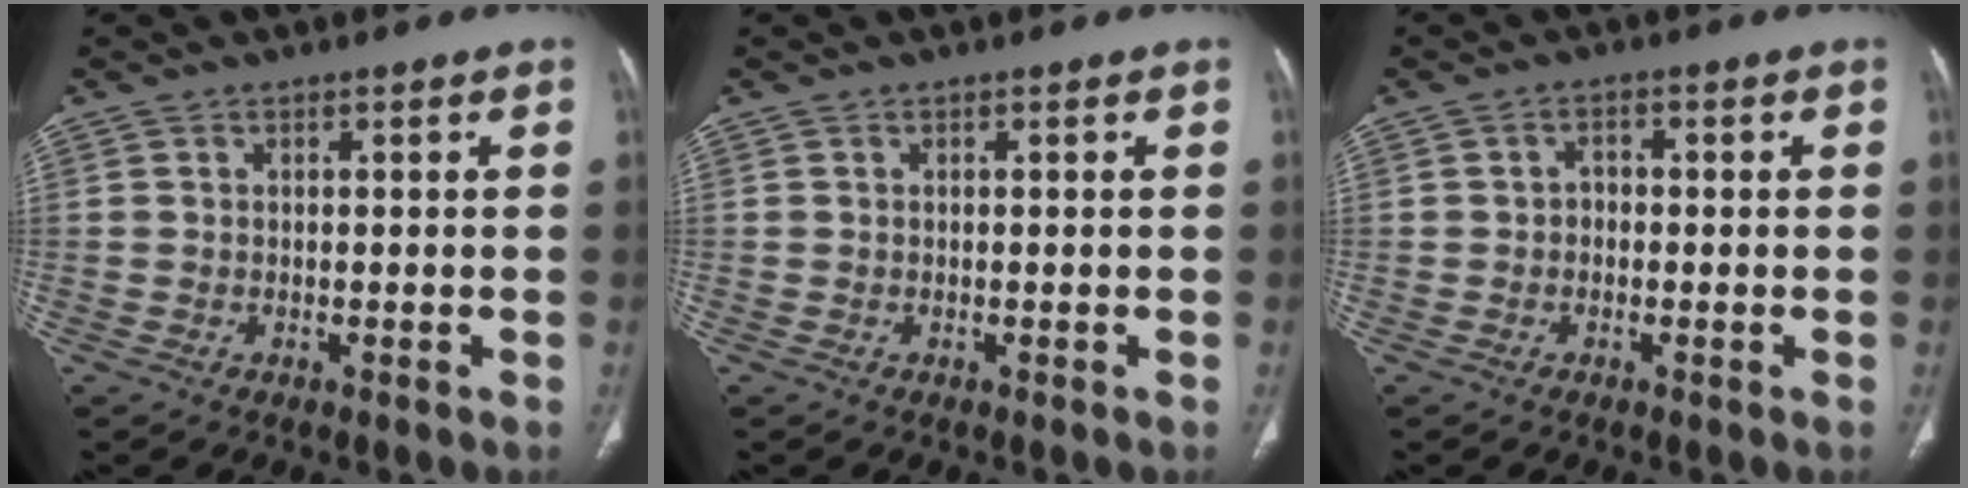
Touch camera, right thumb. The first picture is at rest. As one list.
[{"total": 0.0}, {"total": 1.9, "force": [-0.3, 1.5, 1.1], "torque": [-0.009, 0.010, -0.009]}]